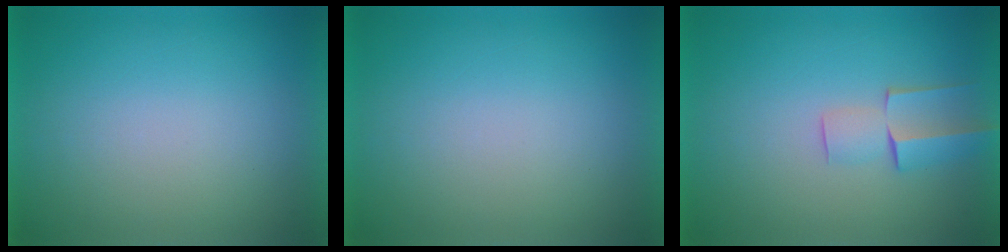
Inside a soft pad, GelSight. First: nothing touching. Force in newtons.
{"total": 0.0}
{"total": 2.6}